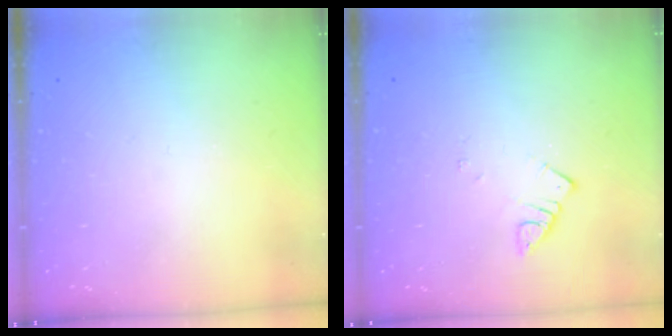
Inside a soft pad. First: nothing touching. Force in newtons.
{"total": 2.5, "press": 2.5, "slide": 0.3}